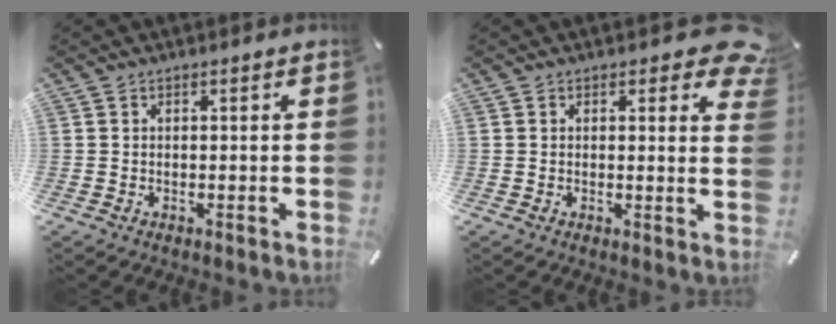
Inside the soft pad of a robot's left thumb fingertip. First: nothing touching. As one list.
[{"total": 5.5, "force": [3.1, 2.8, 3.5], "torque": [-0.029, -0.016, 0.048]}]